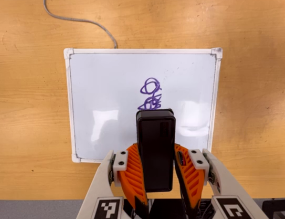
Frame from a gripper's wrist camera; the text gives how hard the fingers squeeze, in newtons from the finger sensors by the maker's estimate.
{"total": 7.4, "left": 6.3, "right": 8.5}